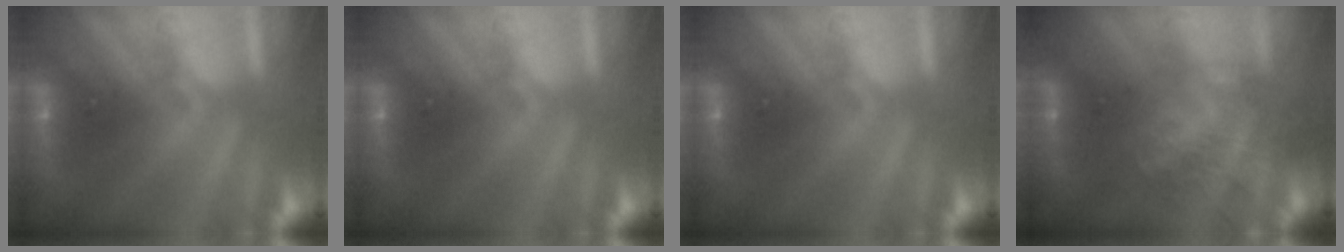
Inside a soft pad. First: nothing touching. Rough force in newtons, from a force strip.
{"total": 0.0}
{"total": 0.0}
{"total": 9.6}